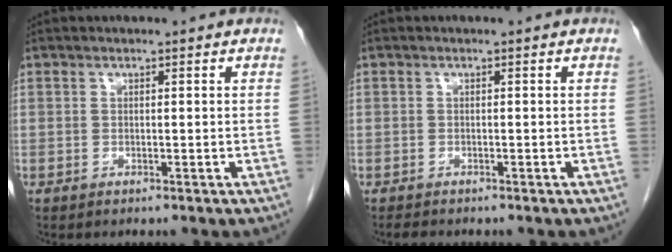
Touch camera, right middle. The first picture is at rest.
{"total": 1.2, "force": [-1.1, 0.4, 0.3], "torque": [-0.015, -0.005, -0.017]}